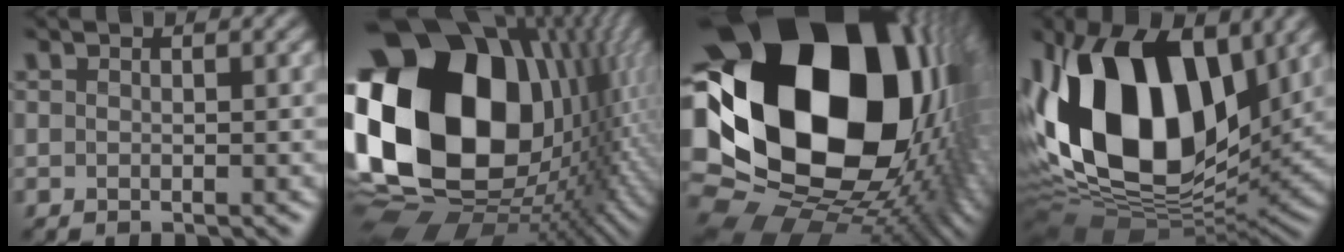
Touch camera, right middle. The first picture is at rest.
{"total": 22.3, "force": [2.2, 16.1, 15.2], "torque": [-0.338, -0.007, 0.056]}
{"total": 23.5, "force": [3.6, 16.9, 15.9], "torque": [-0.299, -0.064, 0.093]}
{"total": 16.6, "force": [3.9, 10.3, 12.4], "torque": [-0.258, 0.005, 0.057]}